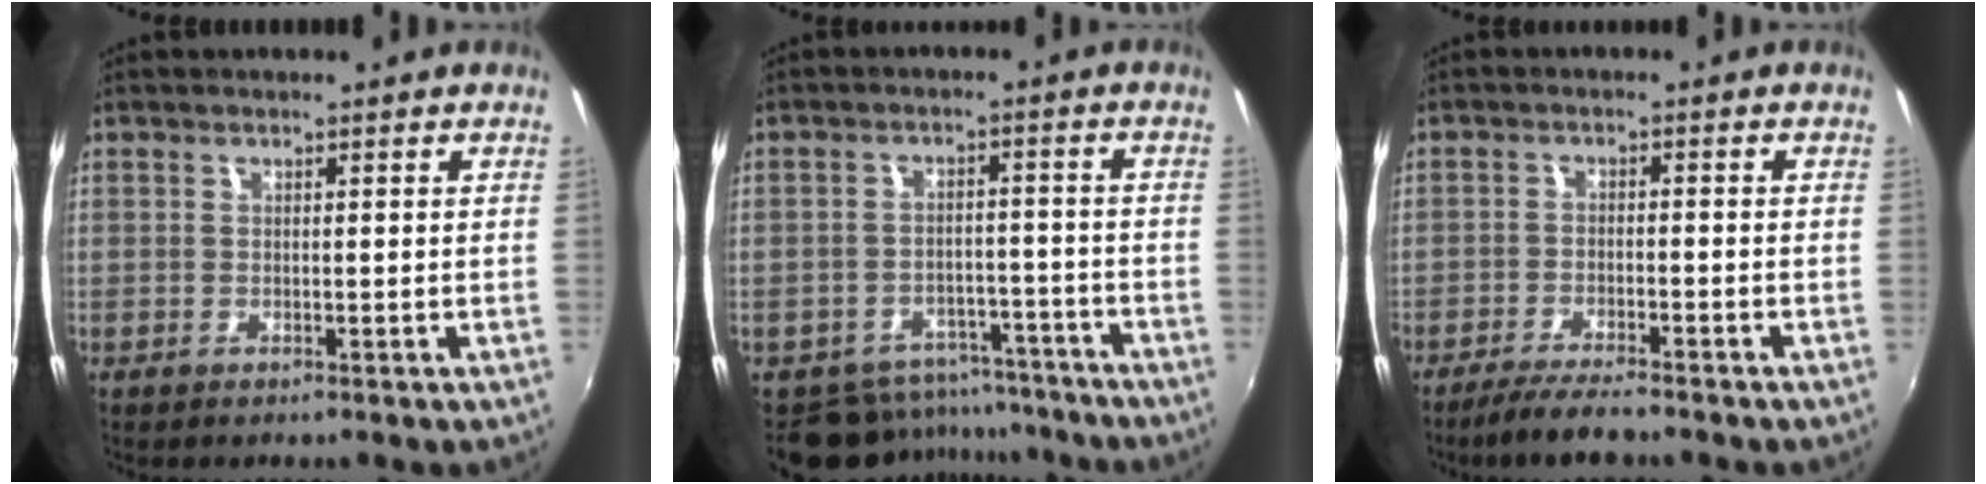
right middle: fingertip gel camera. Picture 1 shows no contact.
{"total": 10.1, "force": [-8.9, 4.7, 1.2], "torque": [-0.027, 0.022, -0.112]}
{"total": 6.6, "force": [-5.7, 0.7, 3.1], "torque": [-0.079, -0.013, -0.100]}